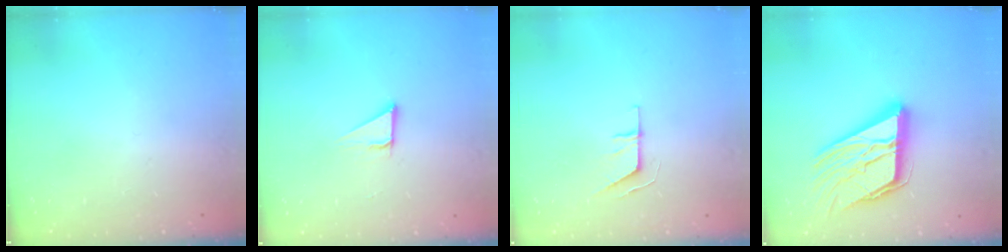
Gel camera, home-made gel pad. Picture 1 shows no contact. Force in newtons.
{"total": 2.8, "press": 2.8, "slide": 0.2}
{"total": 4.5, "press": 4.5, "slide": 0.3}
{"total": 20.2, "press": 20.1, "slide": 2.1}